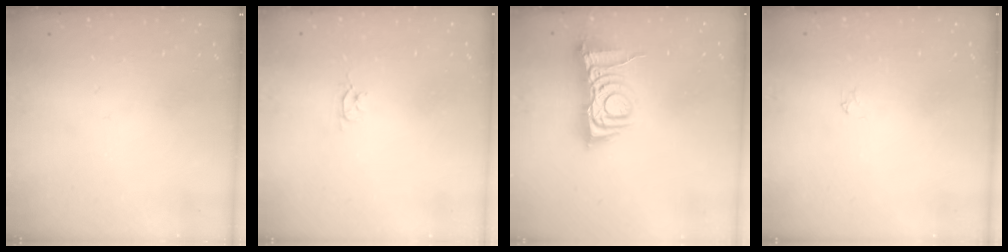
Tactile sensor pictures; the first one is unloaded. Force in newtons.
{"total": 2.6, "press": 2.6, "slide": 0.3}
{"total": 8.9, "press": 8.9, "slide": 1.1}
{"total": 2.2, "press": 2.2, "slide": 0.3}